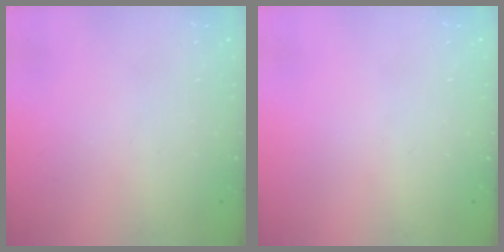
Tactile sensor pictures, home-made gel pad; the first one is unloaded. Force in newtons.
{"total": 0.0}